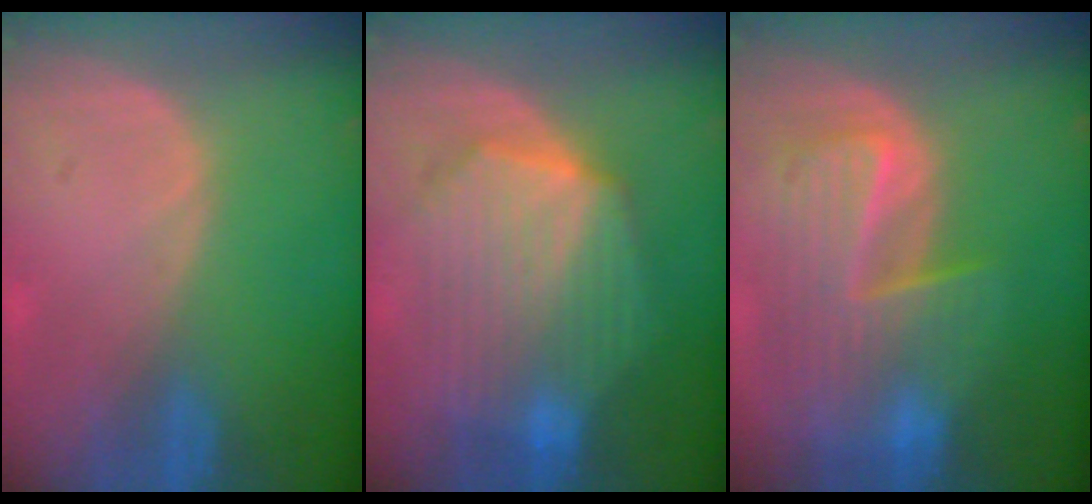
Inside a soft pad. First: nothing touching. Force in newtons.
{"total": 10.9, "press": 10.9, "slide": 0.7}
{"total": 10.1, "press": 8.8, "slide": 5.0}